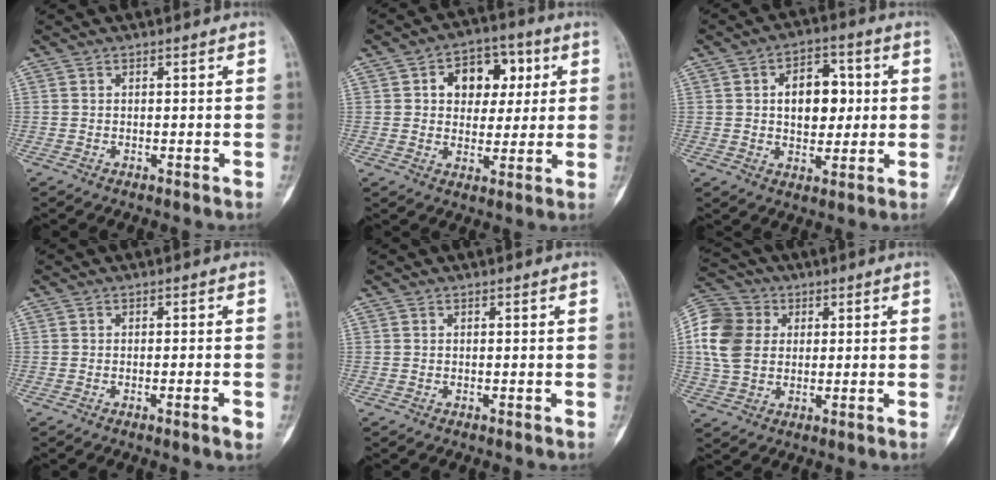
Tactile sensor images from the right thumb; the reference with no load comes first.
{"total": 11.4, "force": [3.1, 8.2, 7.3], "torque": [-0.054, 0.007, 0.044]}
{"total": 10.3, "force": [1.4, 6.7, 7.7], "torque": [-0.079, 0.005, 0.022]}
{"total": 2.1, "force": [-1.0, 0.1, 1.9], "torque": [-0.032, -0.001, -0.015]}
{"total": 0.0}
{"total": 12.2, "force": [1.9, 9.8, 7.0], "torque": [-0.134, 0.009, 0.028]}